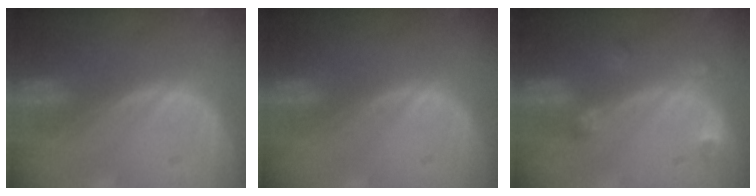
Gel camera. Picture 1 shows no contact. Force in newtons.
{"total": 0.0}
{"total": 2.6, "press": 2.5, "slide": 0.5}